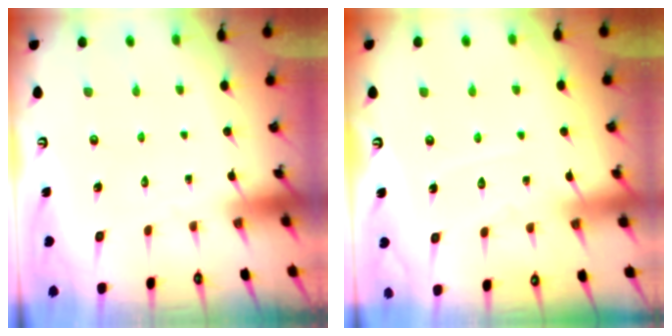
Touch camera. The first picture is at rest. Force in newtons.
{"total": 5.1, "press": 5.0, "slide": 0.7}